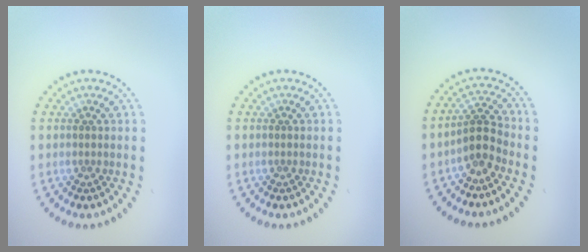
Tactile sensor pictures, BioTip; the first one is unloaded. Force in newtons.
{"total": 0.0}
{"total": 2.6, "press": 2.1, "slide": 1.5}